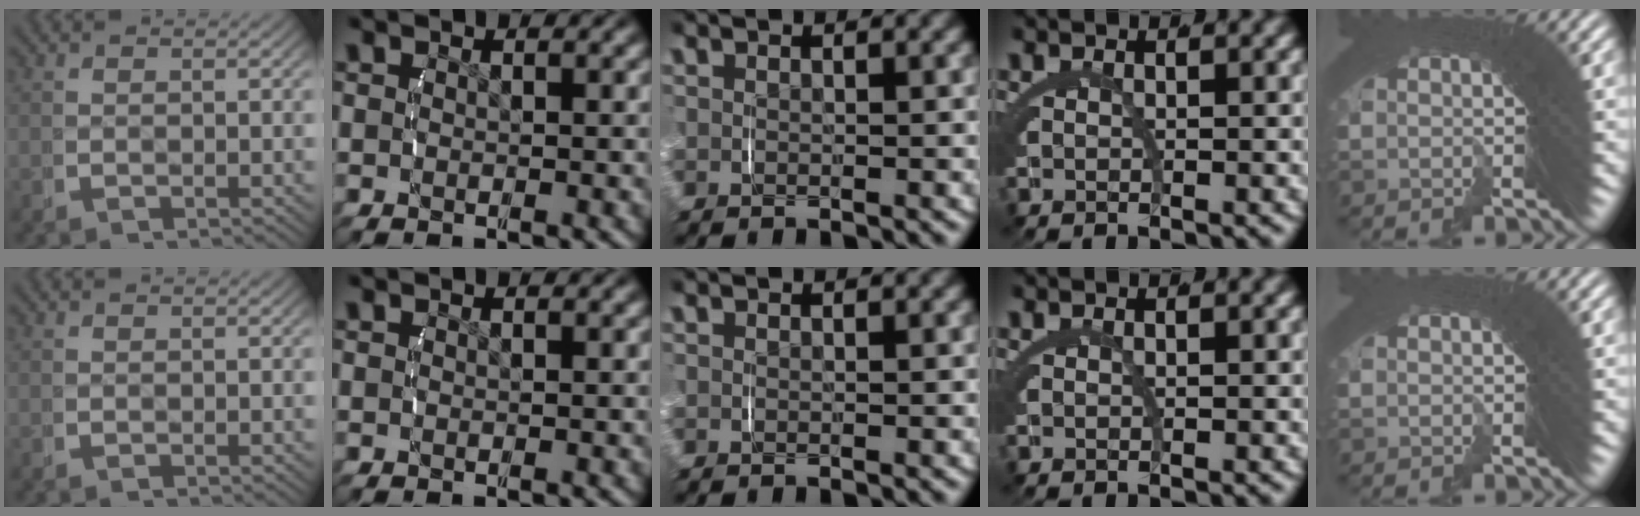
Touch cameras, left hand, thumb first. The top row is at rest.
{}